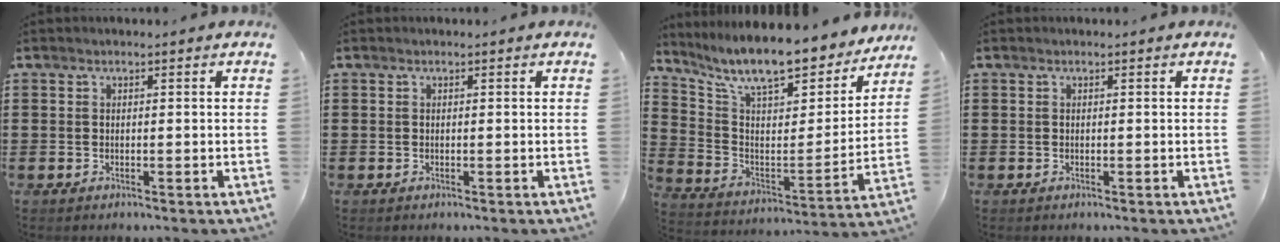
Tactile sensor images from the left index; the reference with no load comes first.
{"total": 0.0}
{"total": 10.9, "force": [9.5, 1.6, 5.1], "torque": [-0.130, -0.065, 0.160]}
{"total": 0.0}